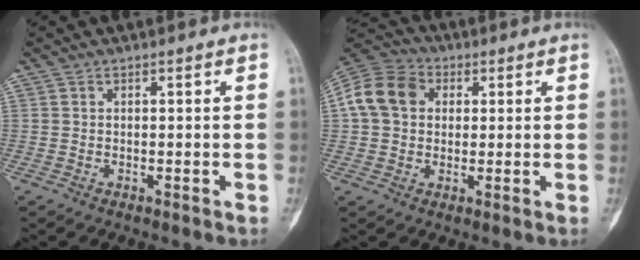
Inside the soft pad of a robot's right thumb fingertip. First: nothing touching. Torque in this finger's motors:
{"motor_torque": [0.35, 0.47, 0.06, 0.05, 0.07]}